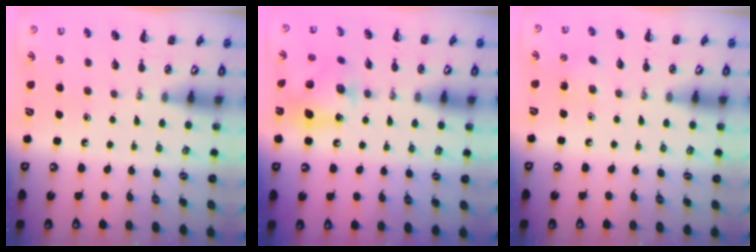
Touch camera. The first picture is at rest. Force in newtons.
{"total": 11.8, "press": 11.7, "slide": 1.6}
{"total": 3.9, "press": 3.7, "slide": 1.3}